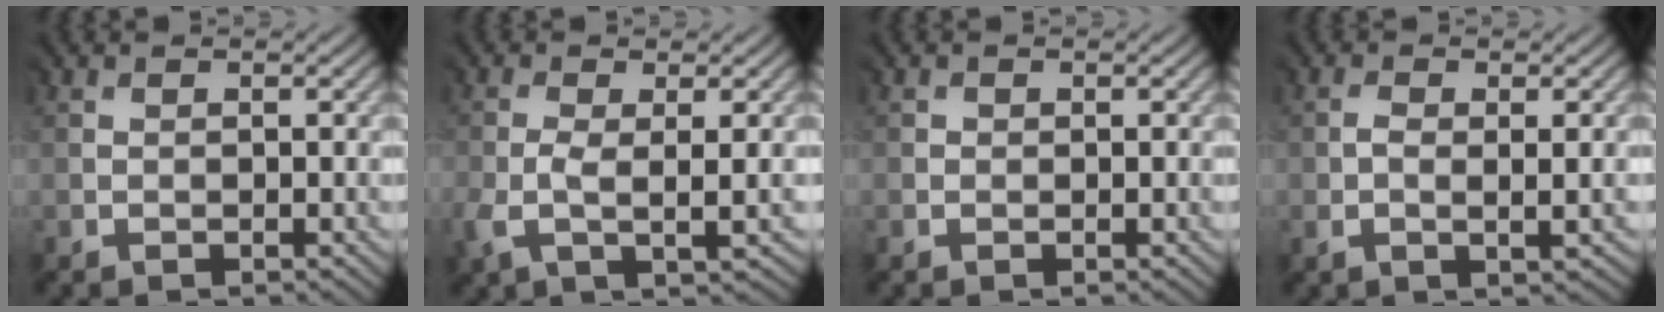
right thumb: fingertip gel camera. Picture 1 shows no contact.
{"total": 3.6, "force": [-0.5, 1.4, 3.3], "torque": [-0.092, -0.007, -0.009]}
{"total": 0.7, "force": [0.2, 0.6, -0.1], "torque": [0.011, -0.002, 0.002]}
{"total": 1.8, "force": [0.1, 0.6, 1.7], "torque": [-0.045, 0.000, 0.001]}